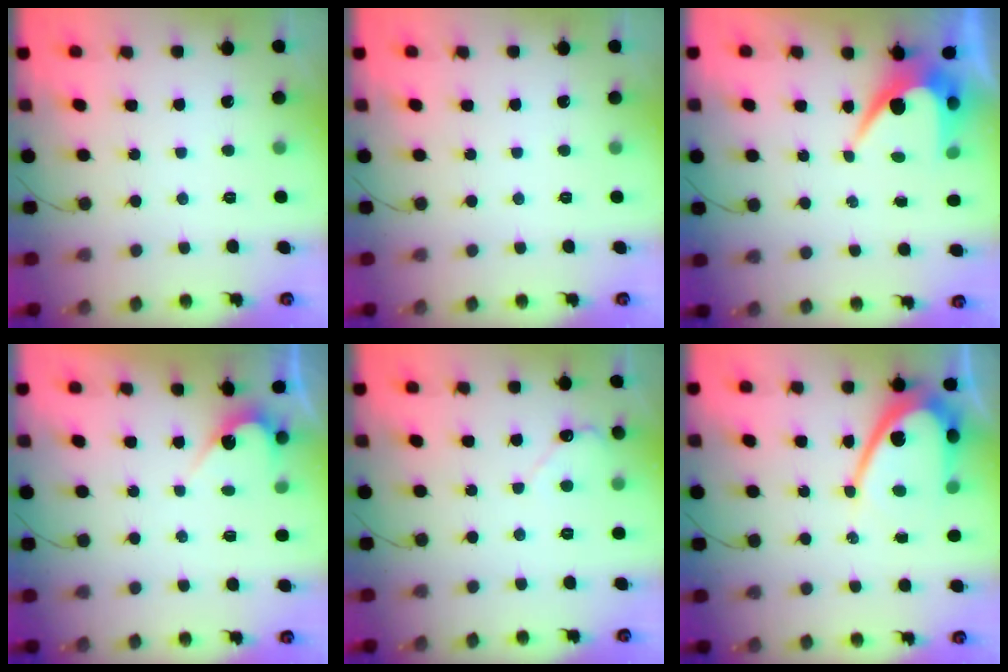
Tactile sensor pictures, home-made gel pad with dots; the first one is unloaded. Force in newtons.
{"total": 0.0}
{"total": 7.5, "press": 7.5, "slide": 0.5}
{"total": 3.6, "press": 3.6, "slide": 0.2}
{"total": 2.8, "press": 2.7, "slide": 0.3}
{"total": 12.2, "press": 12.1, "slide": 1.1}